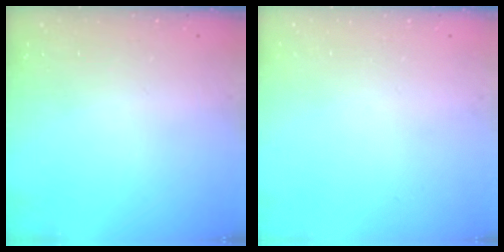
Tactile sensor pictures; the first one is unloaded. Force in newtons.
{"total": 0.0}